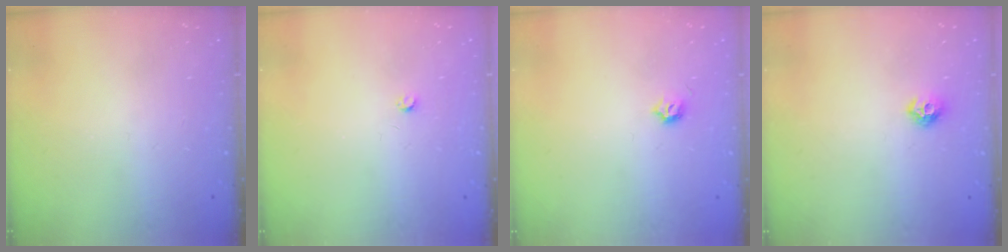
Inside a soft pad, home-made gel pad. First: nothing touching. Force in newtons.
{"total": 2.5, "press": 2.5, "slide": 0.4}
{"total": 4.0, "press": 3.9, "slide": 0.7}
{"total": 6.5, "press": 6.5, "slide": 0.7}